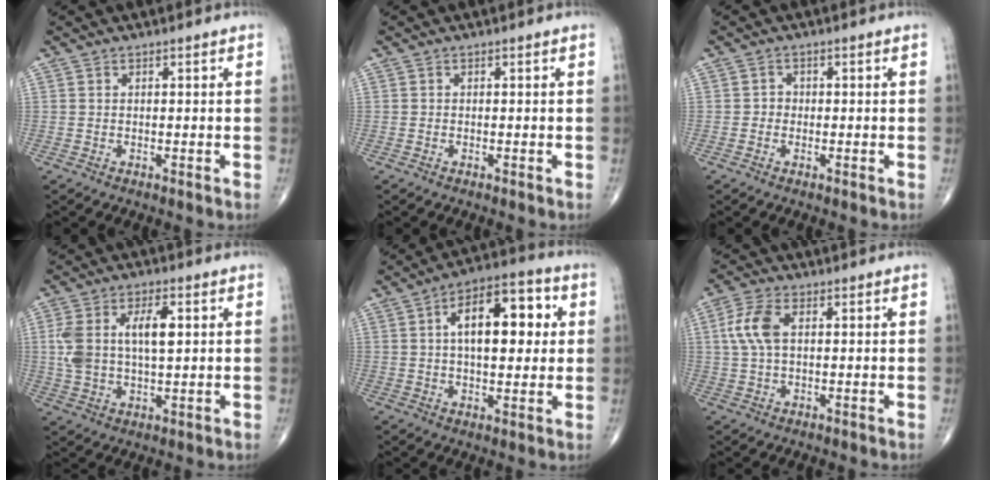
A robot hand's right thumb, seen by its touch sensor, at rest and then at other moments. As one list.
[{"total": 0.0}, {"total": 1.3, "force": [-0.3, 1.2, 0.4], "torque": [0.008, 0.008, -0.009]}, {"total": 11.0, "force": [2.0, 5.4, 9.4], "torque": [-0.188, 0.008, 0.041]}, {"total": 15.0, "force": [3.0, 7.4, 12.7], "torque": [-0.164, 0.016, 0.040]}, {"total": 6.5, "force": [1.2, 3.4, 5.4], "torque": [-0.130, 0.014, 0.022]}]